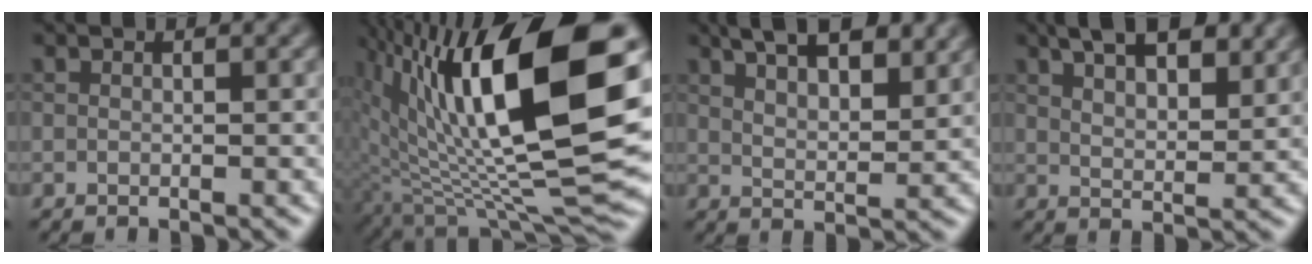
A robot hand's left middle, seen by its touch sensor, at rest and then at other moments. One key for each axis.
{"total": 17.4, "fx": 4.0, "fy": 6.5, "fz": 15.7, "tx": -0.254, "ty": 0.004, "tz": 0.073}
{"total": 8.2, "fx": 5.4, "fy": 3.1, "fz": 5.3, "tx": -0.064, "ty": 0.021, "tz": 0.064}
{"total": 7.1, "fx": 4.6, "fy": 2.8, "fz": 4.7, "tx": -0.062, "ty": 0.019, "tz": 0.059}